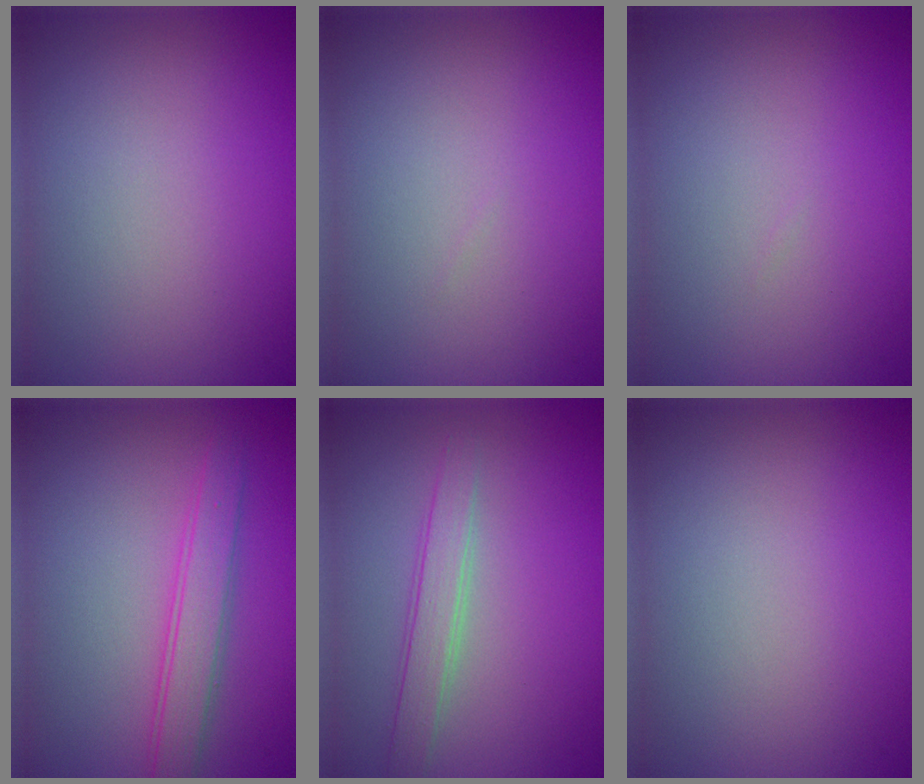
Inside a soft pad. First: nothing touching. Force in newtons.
{"total": 0.0}
{"total": 0.0}
{"total": 3.0, "press": 3.0, "slide": 0.0}
{"total": 2.4, "press": 2.4, "slide": 0.1}
{"total": 0.0}